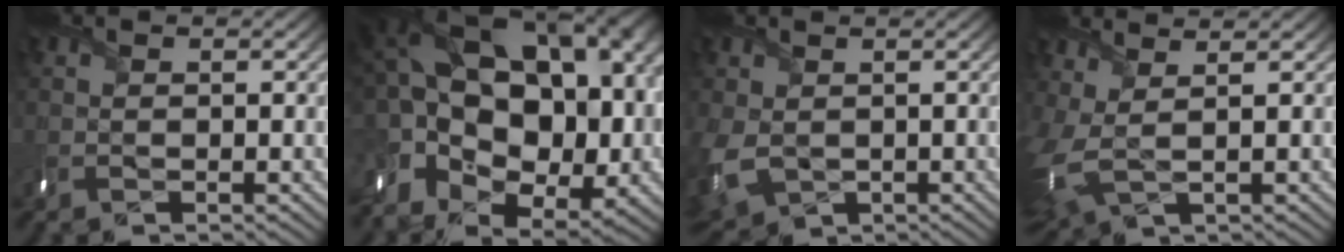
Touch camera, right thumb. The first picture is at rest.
{"total": 19.0, "force": [0.8, 13.1, 13.8], "torque": [-0.260, -0.017, 0.039]}
{"total": 6.0, "force": [-1.4, 4.6, 3.6], "torque": [-0.101, -0.027, -0.023]}
{"total": 5.6, "force": [1.2, 2.6, 4.8], "torque": [-0.149, -0.009, 0.032]}